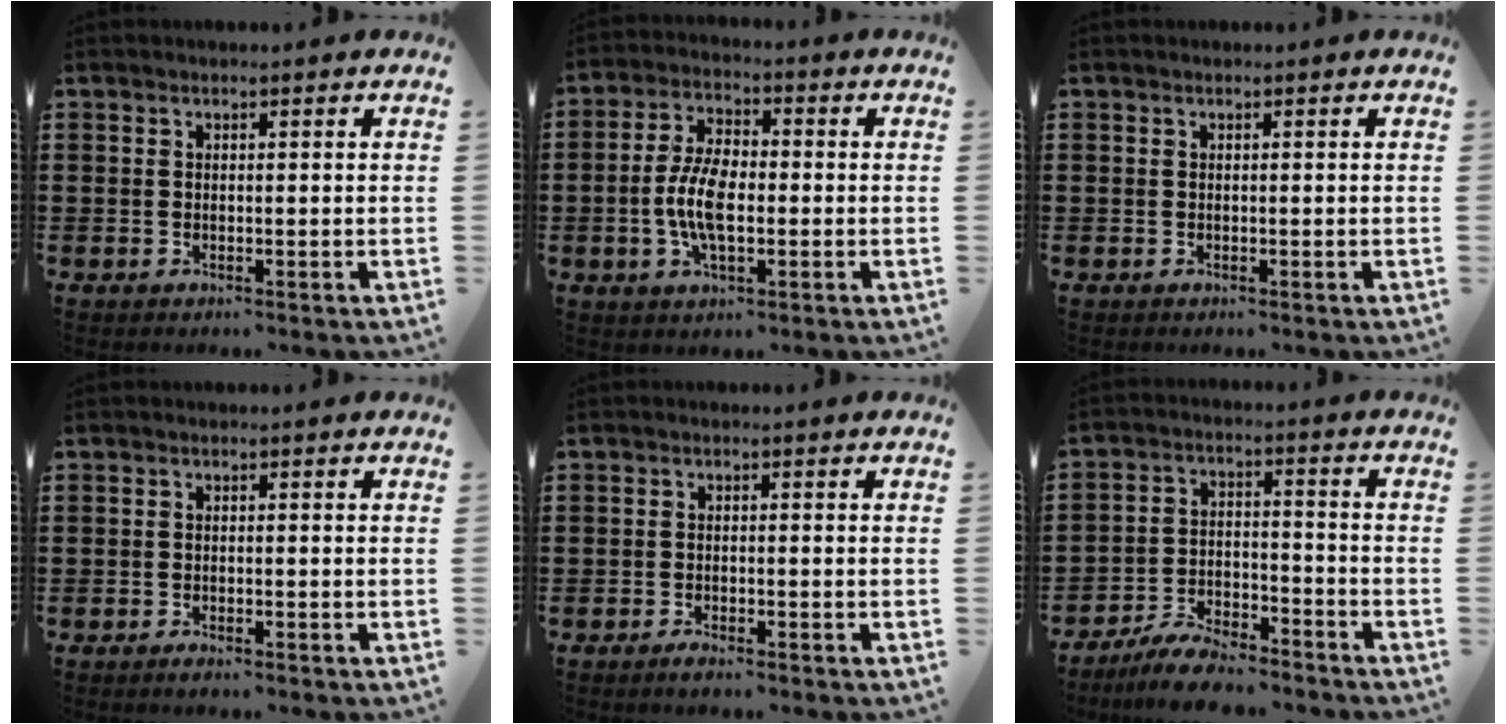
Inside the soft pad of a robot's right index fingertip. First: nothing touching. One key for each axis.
{"total": 7.5, "fx": -1.3, "fy": 3.5, "fz": 6.5, "tx": -0.150, "ty": -0.003, "tz": -0.031}
{"total": 0.0}
{"total": 0.8, "fx": -0.7, "fy": -0.1, "fz": 0.3, "tx": -0.011, "ty": -0.007, "tz": -0.013}
{"total": 1.2, "fx": -1.1, "fy": -0.1, "fz": 0.4, "tx": -0.011, "ty": -0.005, "tz": -0.020}
{"total": 6.6, "fx": -6.3, "fy": 0.9, "fz": 1.9, "tx": -0.041, "ty": 0.006, "tz": -0.119}